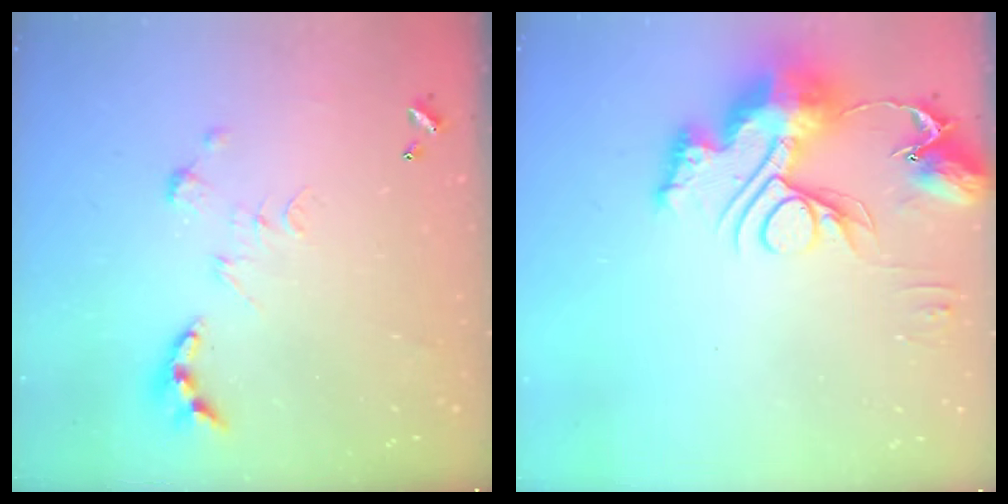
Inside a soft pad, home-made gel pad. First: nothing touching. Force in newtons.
{"total": 16.7, "press": 16.6, "slide": 1.8}